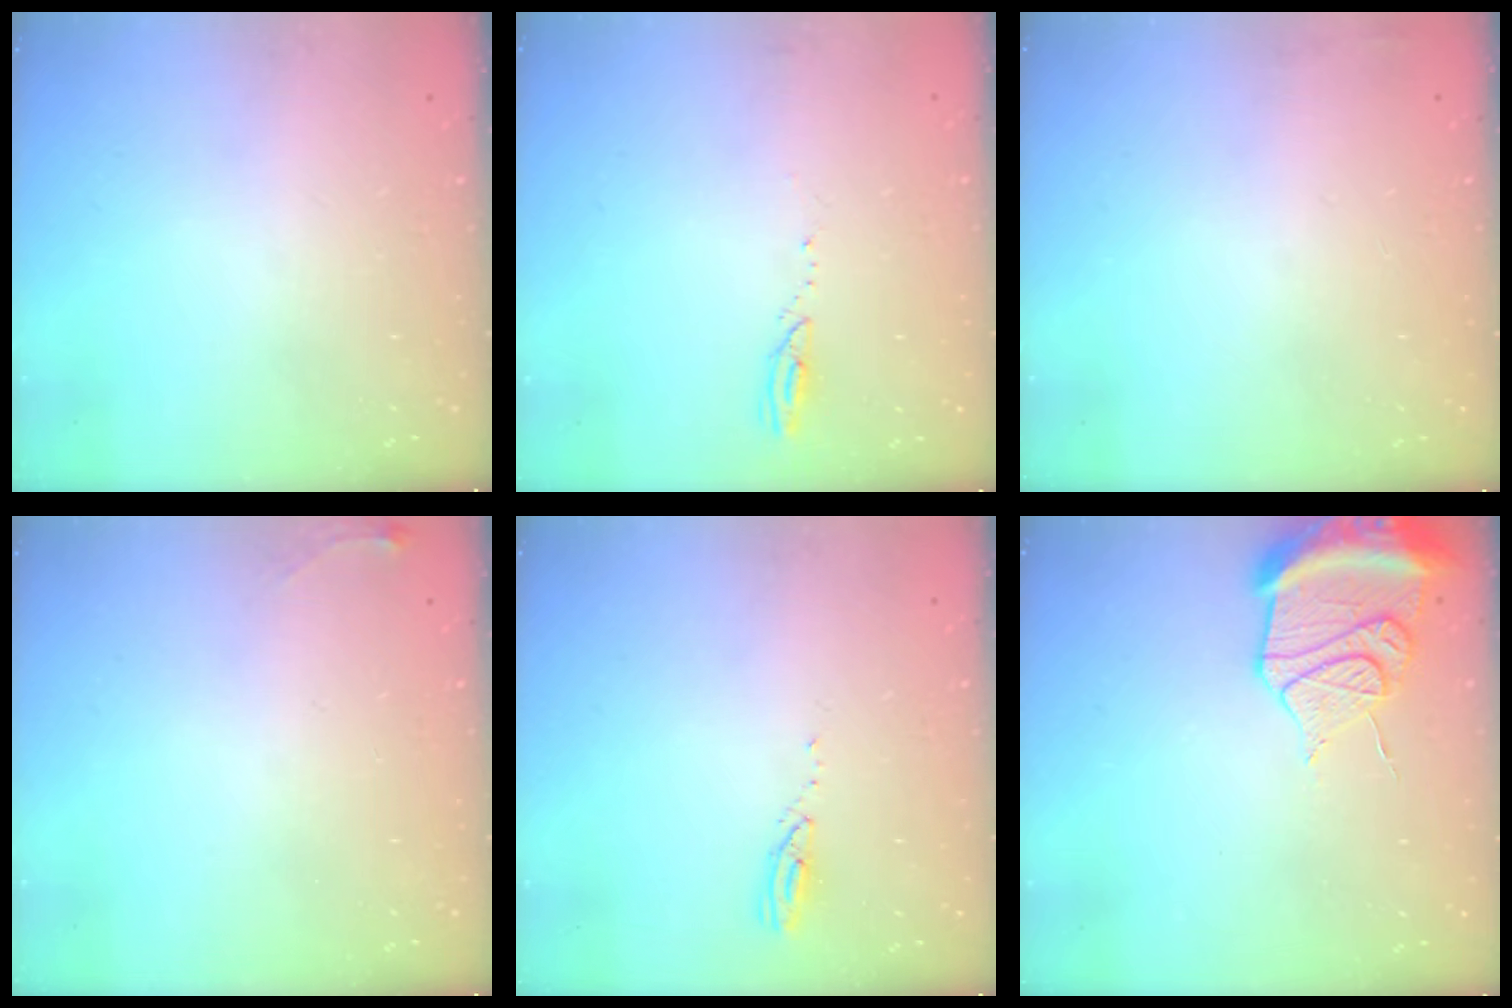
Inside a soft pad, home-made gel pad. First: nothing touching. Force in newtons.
{"total": 2.4, "press": 2.4, "slide": 0.3}
{"total": 2.9, "press": 2.4, "slide": 1.6}
{"total": 4.0, "press": 3.9, "slide": 0.6}
{"total": 3.1, "press": 3.1, "slide": 0.1}
{"total": 15.7, "press": 14.5, "slide": 6.0}